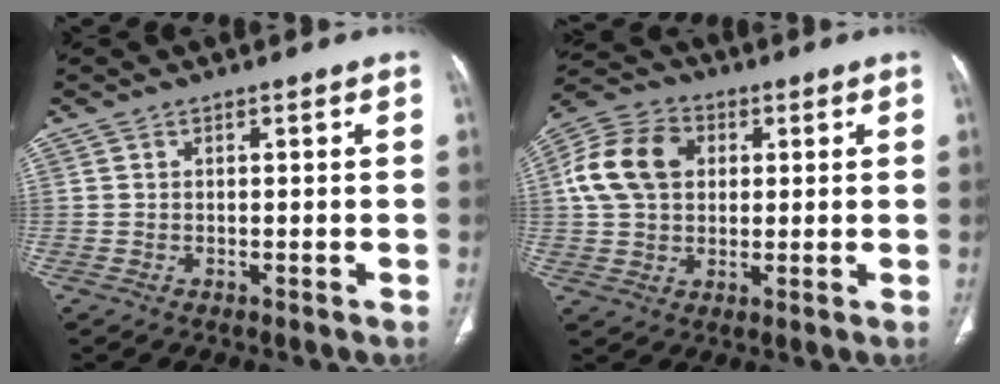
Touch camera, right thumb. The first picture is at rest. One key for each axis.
{"total": 13.0, "fx": 2.6, "fy": 9.7, "fz": 8.3, "tx": -0.146, "ty": 0.019, "tz": 0.040}